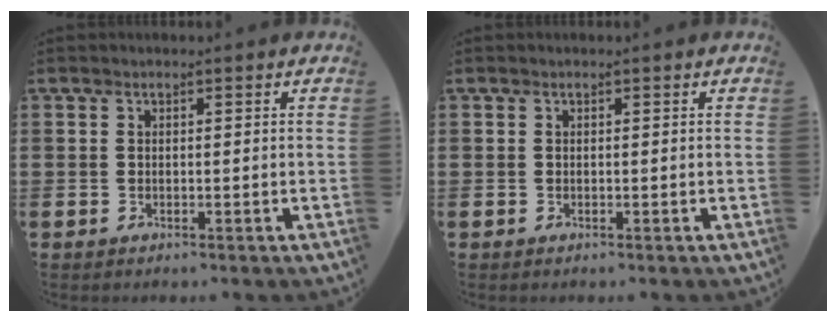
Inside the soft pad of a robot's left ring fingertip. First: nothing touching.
{"total": 0.0}